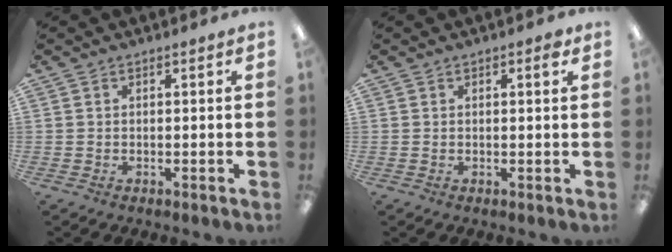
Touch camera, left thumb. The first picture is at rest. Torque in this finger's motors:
{"motor_torque": [-0.11, 0.01, 0.08, -0.22, -0.02]}